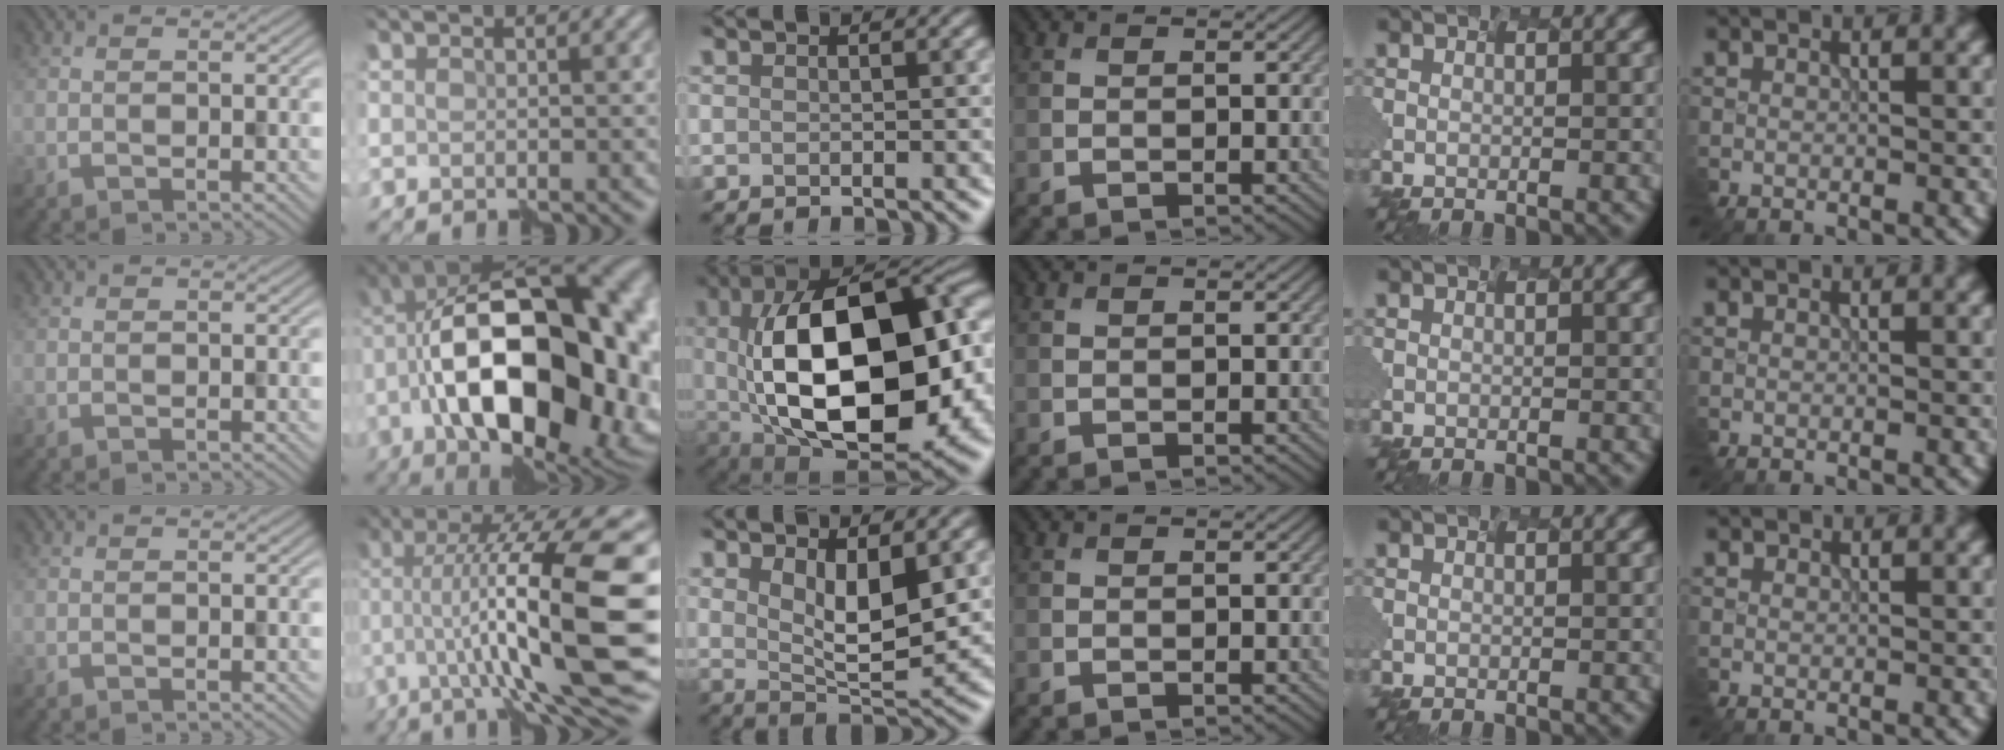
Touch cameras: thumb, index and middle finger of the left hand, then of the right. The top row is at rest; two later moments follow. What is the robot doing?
{"motion": "assemble", "object": "hinged jar"}